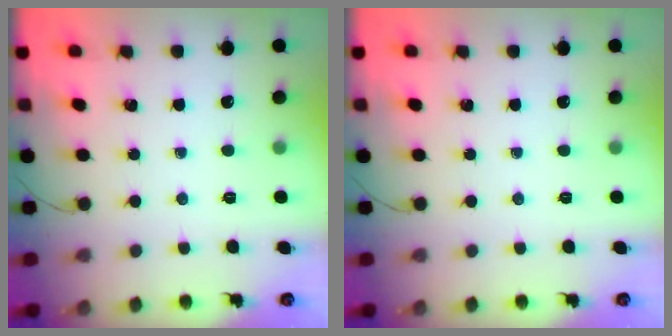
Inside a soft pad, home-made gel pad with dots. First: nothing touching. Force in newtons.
{"total": 0.0}